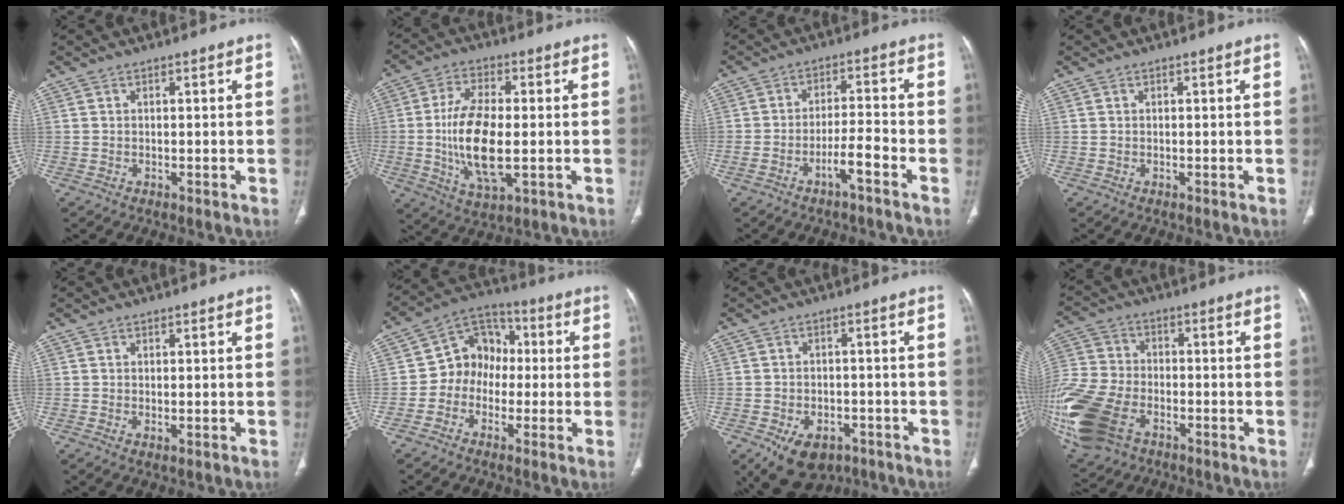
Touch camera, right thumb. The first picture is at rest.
{"total": 13.9, "force": [-1.3, 6.1, 12.4], "torque": [-0.240, -0.005, -0.020]}
{"total": 5.3, "force": [-3.3, 0.9, 4.1], "torque": [-0.080, 0.033, -0.058]}
{"total": 0.0}
{"total": 1.0, "force": [-0.2, 0.5, 0.8], "torque": [-0.017, -0.004, 0.000]}
{"total": 9.6, "force": [-1.1, 8.2, 5.0], "torque": [-0.039, 0.035, -0.036]}
{"total": 11.0, "force": [-6.1, 7.1, 5.7], "torque": [-0.082, 0.022, -0.081]}
{"total": 22.2, "force": [-8.9, 14.5, 14.4], "torque": [-0.378, 0.000, -0.163]}